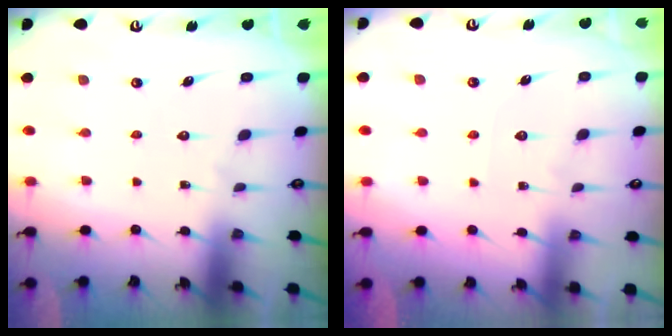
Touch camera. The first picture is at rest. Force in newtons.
{"total": 2.5, "press": 2.5, "slide": 0.3}